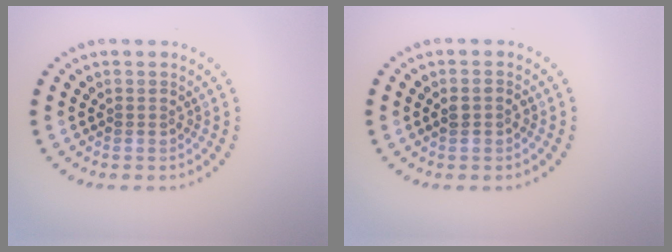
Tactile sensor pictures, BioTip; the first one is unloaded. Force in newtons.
{"total": 1.3, "press": 1.3, "slide": 0.2}